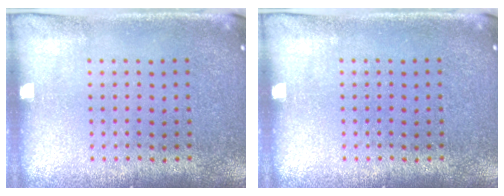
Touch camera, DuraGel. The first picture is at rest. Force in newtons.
{"total": 0.0}